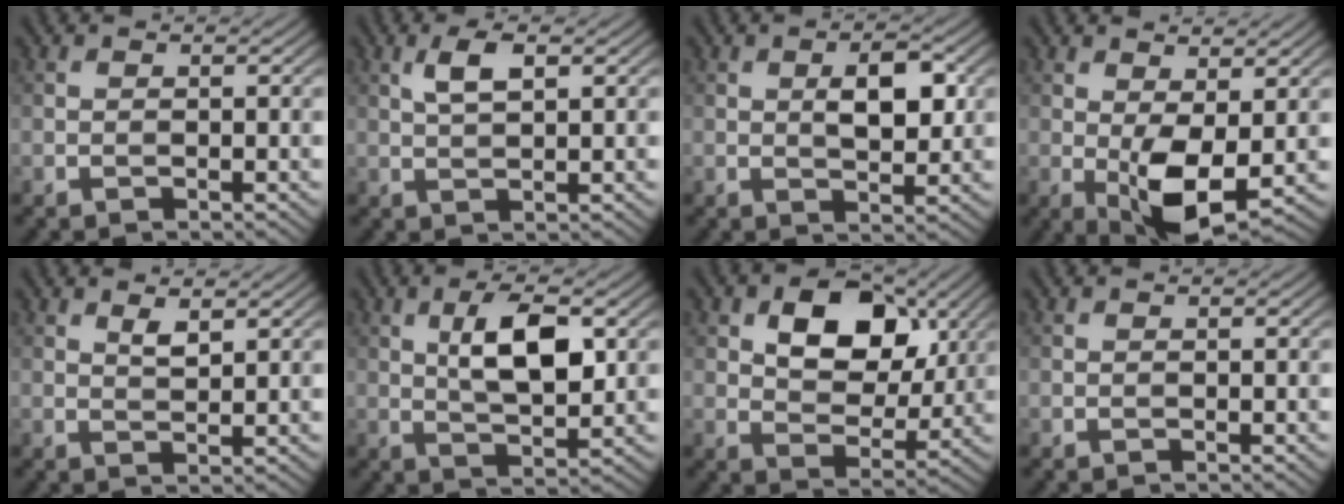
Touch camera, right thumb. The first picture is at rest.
{"total": 3.3, "force": [1.4, 1.0, 2.8], "torque": [-0.061, 0.004, 0.027]}
{"total": 4.9, "force": [1.0, 2.2, 4.3], "torque": [-0.071, 0.000, 0.017]}
{"total": 6.6, "force": [-0.3, 2.9, 5.9], "torque": [-0.114, -0.005, 0.000]}
{"total": 2.1, "force": [1.4, 0.6, 1.5], "torque": [-0.033, -0.004, 0.030]}
{"total": 7.5, "force": [1.9, 2.9, 6.6], "torque": [-0.118, 0.003, 0.035]}
{"total": 10.3, "force": [3.6, 6.6, 7.0], "torque": [-0.116, 0.002, 0.054]}
{"total": 0.0}